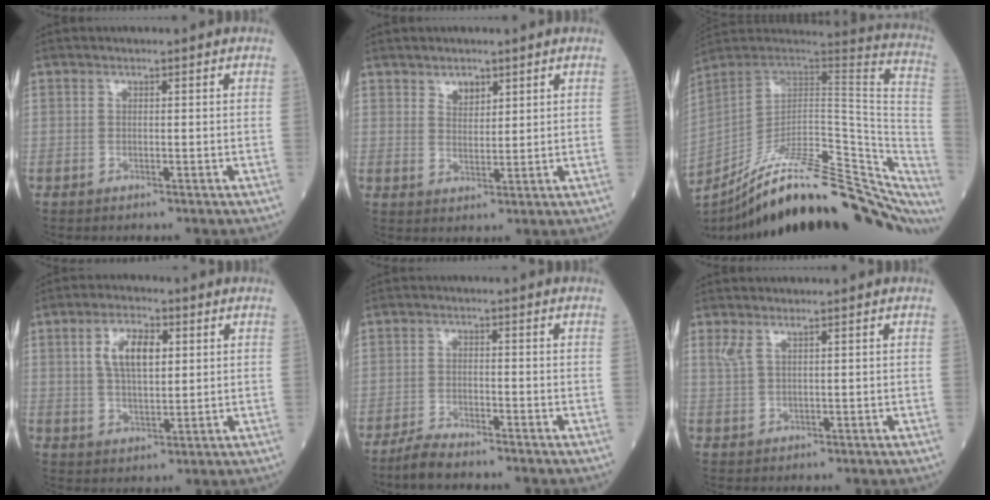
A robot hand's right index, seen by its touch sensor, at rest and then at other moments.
{"total": 2.8, "force": [1.9, 1.6, 1.3], "torque": [-0.023, -0.003, 0.038]}
{"total": 33.2, "force": [-25.6, 8.3, 19.5], "torque": [-0.222, -0.008, -0.357]}
{"total": 7.3, "force": [2.1, 3.1, 6.3], "torque": [-0.121, 0.011, 0.042]}
{"total": 3.4, "force": [-3.1, 0.1, 1.3], "torque": [-0.032, -0.010, -0.061]}
{"total": 2.0, "force": [1.3, 0.4, 1.4], "torque": [-0.041, 0.010, 0.035]}